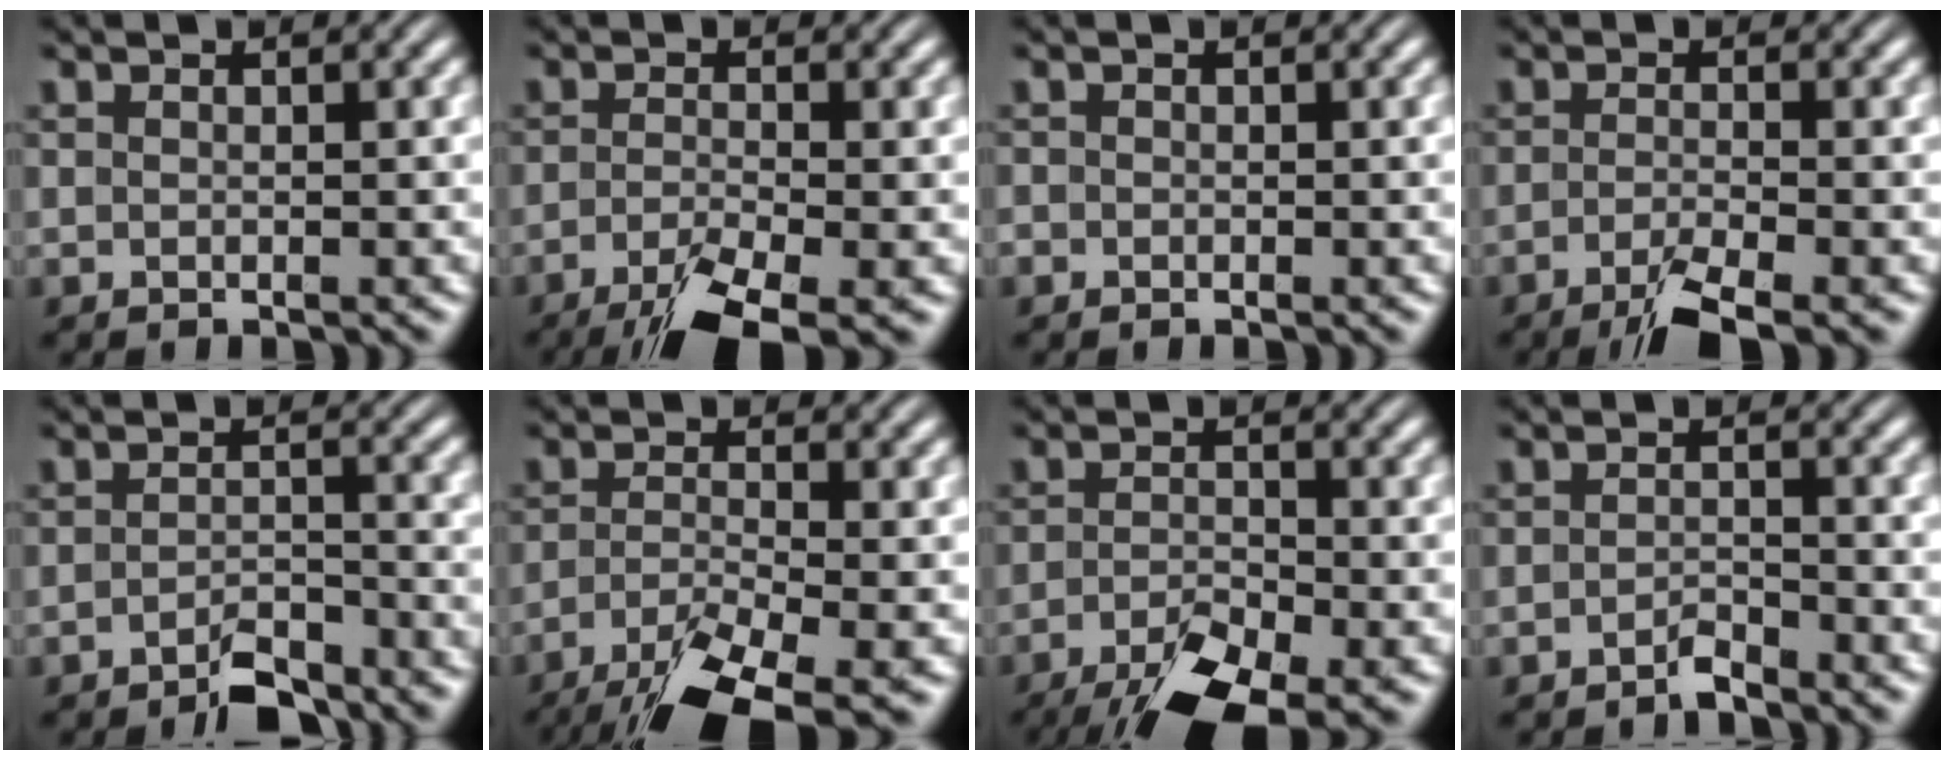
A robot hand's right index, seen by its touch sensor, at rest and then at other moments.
{"total": 5.7, "force": [-4.0, 1.4, 3.9], "torque": [-0.070, -0.026, -0.052]}
{"total": 1.0, "force": [-0.4, 0.9, 0.1], "torque": [-0.007, -0.005, -0.008]}
{"total": 4.1, "force": [-3.0, 0.6, 2.6], "torque": [-0.045, -0.017, -0.045]}
{"total": 3.4, "force": [-3.1, 0.7, 1.2], "torque": [-0.008, -0.004, -0.059]}
{"total": 7.7, "force": [-5.1, 2.4, 5.3], "torque": [-0.093, -0.030, -0.064]}
{"total": 7.0, "force": [-4.8, 2.5, 4.4], "torque": [-0.067, -0.027, -0.065]}
{"total": 1.6, "force": [-1.5, 0.2, 0.3], "torque": [-0.005, -0.001, -0.031]}